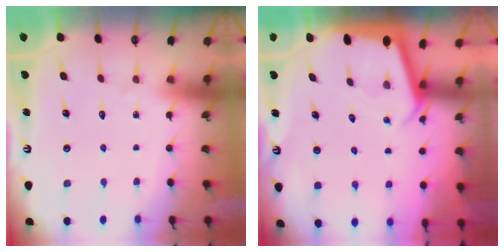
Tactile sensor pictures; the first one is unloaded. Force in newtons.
{"total": 2.0, "press": 2.0, "slide": 0.1}